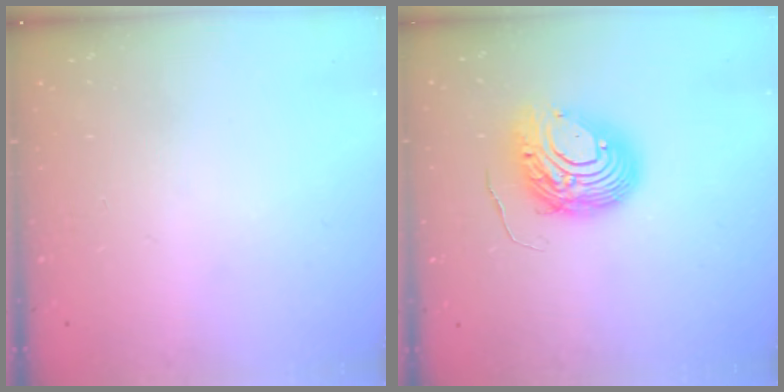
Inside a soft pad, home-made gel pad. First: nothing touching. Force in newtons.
{"total": 10.5, "press": 10.5, "slide": 0.9}